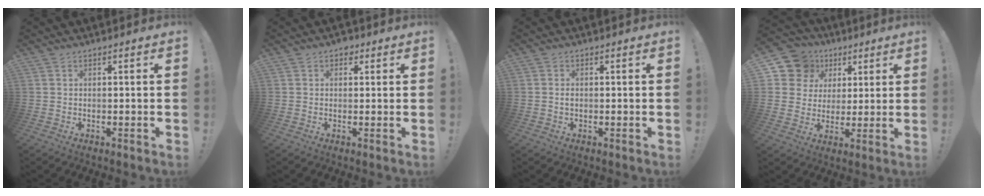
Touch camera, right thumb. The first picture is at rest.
{"total": 2.5, "force": [1.0, 1.9, 1.3], "torque": [-0.004, -0.004, 0.015]}
{"total": 0.7, "force": [-0.3, 0.5, 0.5], "torque": [-0.016, 0.005, -0.004]}
{"total": 11.7, "force": [5.5, 9.8, 3.2], "torque": [-0.056, -0.031, 0.115]}